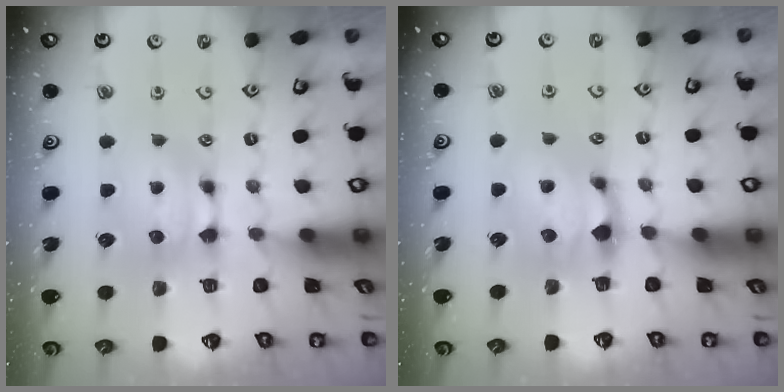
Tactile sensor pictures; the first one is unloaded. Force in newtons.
{"total": 1.4, "press": 0.8, "slide": 1.2}